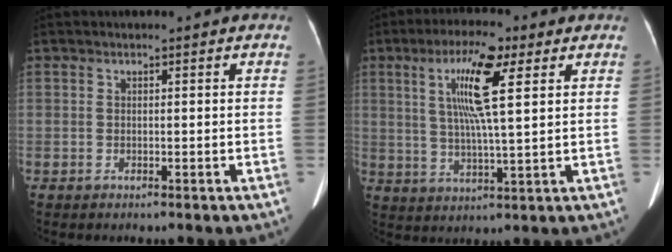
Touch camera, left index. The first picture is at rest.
{"total": 10.1, "force": [3.6, 1.0, 9.3], "torque": [-0.176, 0.006, 0.062]}